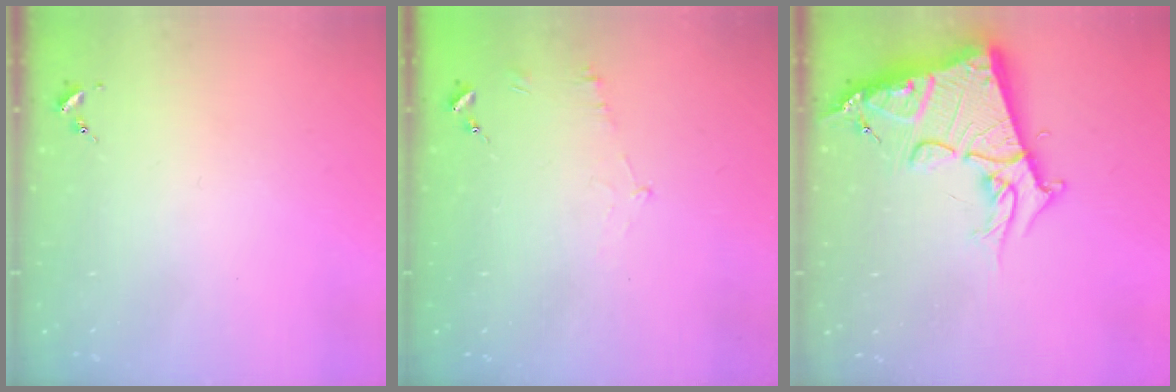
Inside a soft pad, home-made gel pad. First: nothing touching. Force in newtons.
{"total": 4.5, "press": 4.2, "slide": 1.4}
{"total": 18.5, "press": 18.4, "slide": 1.8}